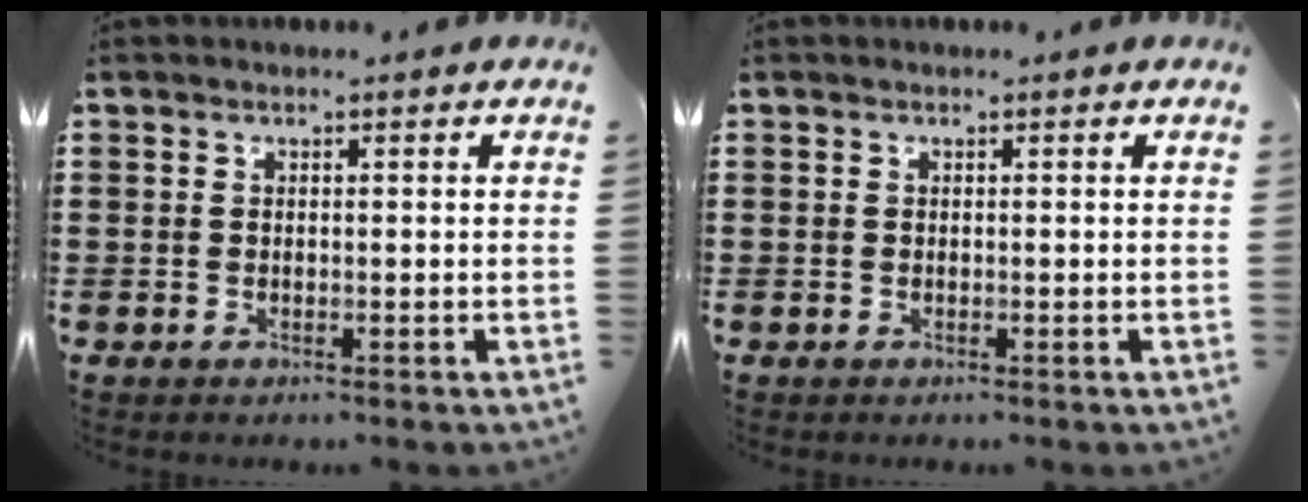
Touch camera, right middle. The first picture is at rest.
{"total": 0.0}